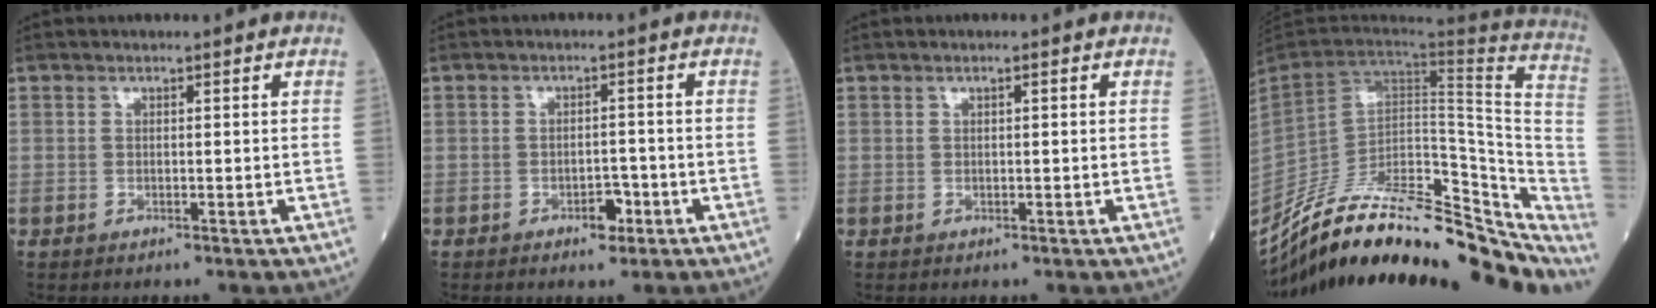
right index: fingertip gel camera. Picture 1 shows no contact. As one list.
[{"total": 2.9, "force": [-1.6, 1.7, 1.8], "torque": [-0.021, 0.006, -0.021]}, {"total": 0.7, "force": [0.2, 0.1, 0.6], "torque": [-0.014, 0.003, 0.005]}, {"total": 33.0, "force": [-25.8, 11.4, 17.2], "torque": [-0.249, -0.020, -0.371]}]